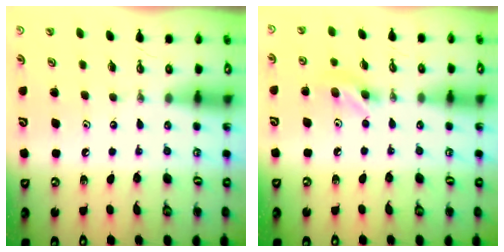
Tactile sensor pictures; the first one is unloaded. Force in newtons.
{"total": 7.6, "press": 7.2, "slide": 2.4}